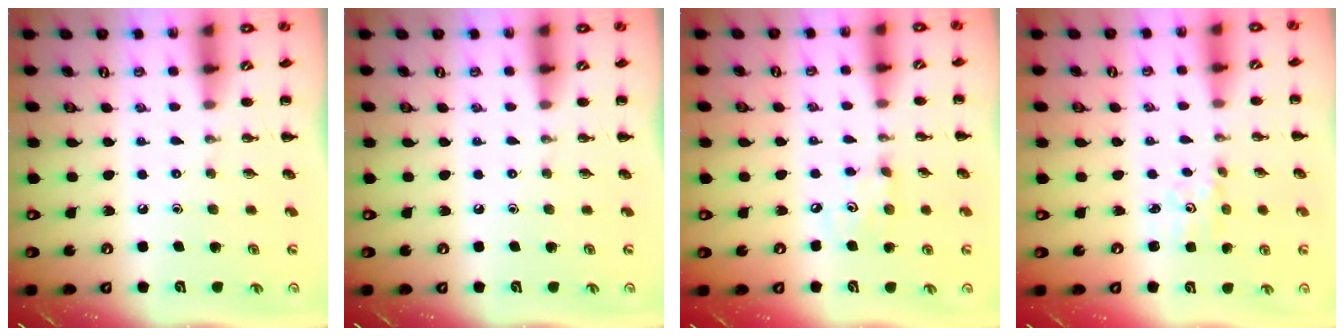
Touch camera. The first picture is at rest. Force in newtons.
{"total": 0.0}
{"total": 4.1, "press": 4.0, "slide": 0.6}
{"total": 1.8, "press": 1.7, "slide": 0.5}